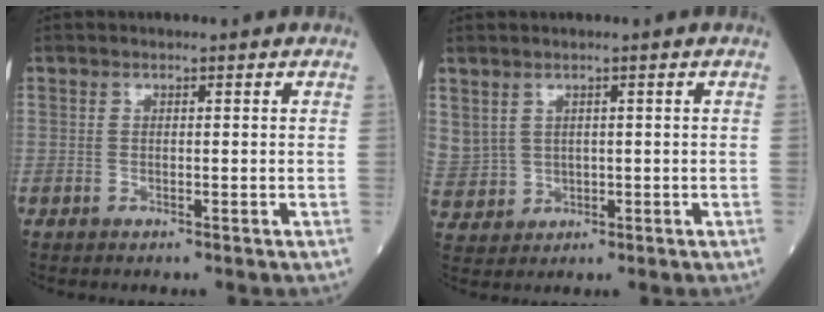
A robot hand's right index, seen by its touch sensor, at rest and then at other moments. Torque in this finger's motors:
{"motor_torque": [0.38, -0.25, 0.18, 0.05]}